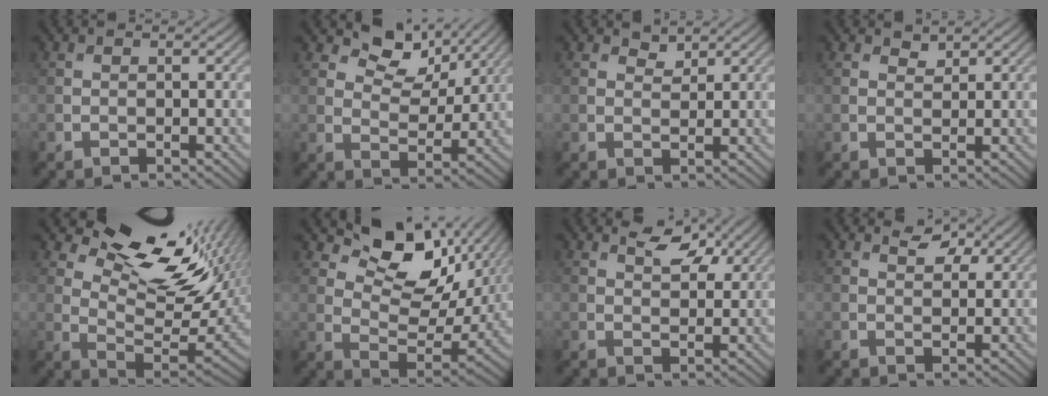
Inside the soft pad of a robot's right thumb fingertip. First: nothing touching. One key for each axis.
{"total": 6.7, "fx": 4.6, "fy": 3.5, "fz": 3.4, "tx": -0.057, "ty": -0.012, "tz": 0.076}
{"total": 1.5, "fx": 1.3, "fy": 0.6, "fz": 0.5, "tx": -0.010, "ty": -0.004, "tz": 0.025}
{"total": 1.1, "fx": 1.0, "fy": 0.5, "fz": 0.3, "tx": -0.008, "ty": -0.004, "tz": 0.019}
{"total": 15.7, "fx": 7.8, "fy": 7.1, "fz": 11.6, "tx": -0.192, "ty": 0.001, "tz": 0.134}
{"total": 12.3, "fx": 6.8, "fy": 6.3, "fz": 8.1, "tx": -0.147, "ty": -0.008, "tz": 0.119}
{"total": 4.6, "fx": 2.7, "fy": 2.1, "fz": 3.0, "tx": -0.054, "ty": -0.002, "tz": 0.048}
{"total": 2.6, "fx": 1.7, "fy": 1.3, "fz": 1.4, "tx": -0.023, "ty": -0.004, "tz": 0.032}